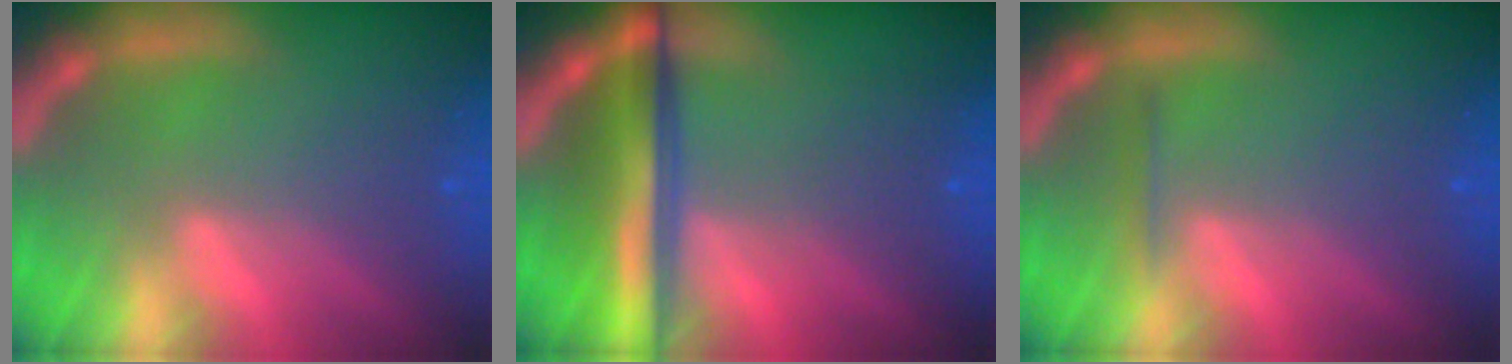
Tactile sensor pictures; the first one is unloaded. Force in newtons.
{"total": 7.1}
{"total": 0.9}